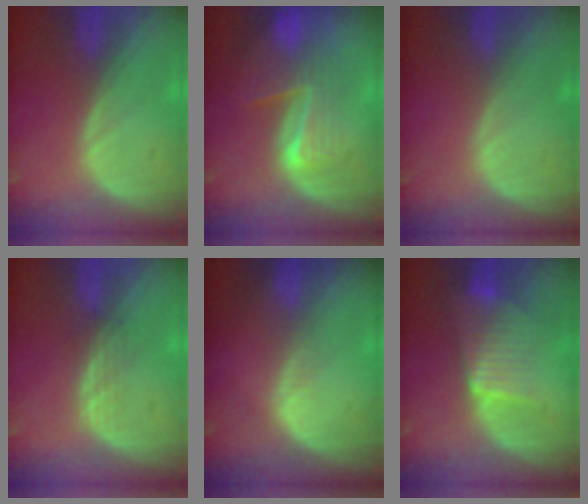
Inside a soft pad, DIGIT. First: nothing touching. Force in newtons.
{"total": 7.6, "press": 7.1, "slide": 2.5}
{"total": 0.0}
{"total": 2.2, "press": 2.2, "slide": 0.4}
{"total": 2.0, "press": 1.1, "slide": 1.7}
{"total": 6.7, "press": 6.2, "slide": 2.4}